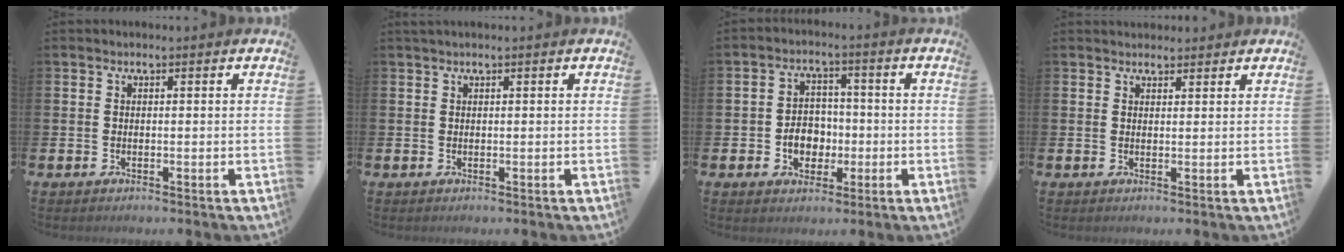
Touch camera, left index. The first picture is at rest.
{"total": 0.6, "force": [0.4, 0.0, 0.4], "torque": [-0.011, 0.004, 0.008]}
{"total": 4.7, "force": [-1.2, 3.9, 2.3], "torque": [-0.032, 0.001, -0.029]}
{"total": 2.0, "force": [1.9, 0.7, 0.0], "torque": [0.009, -0.005, 0.033]}